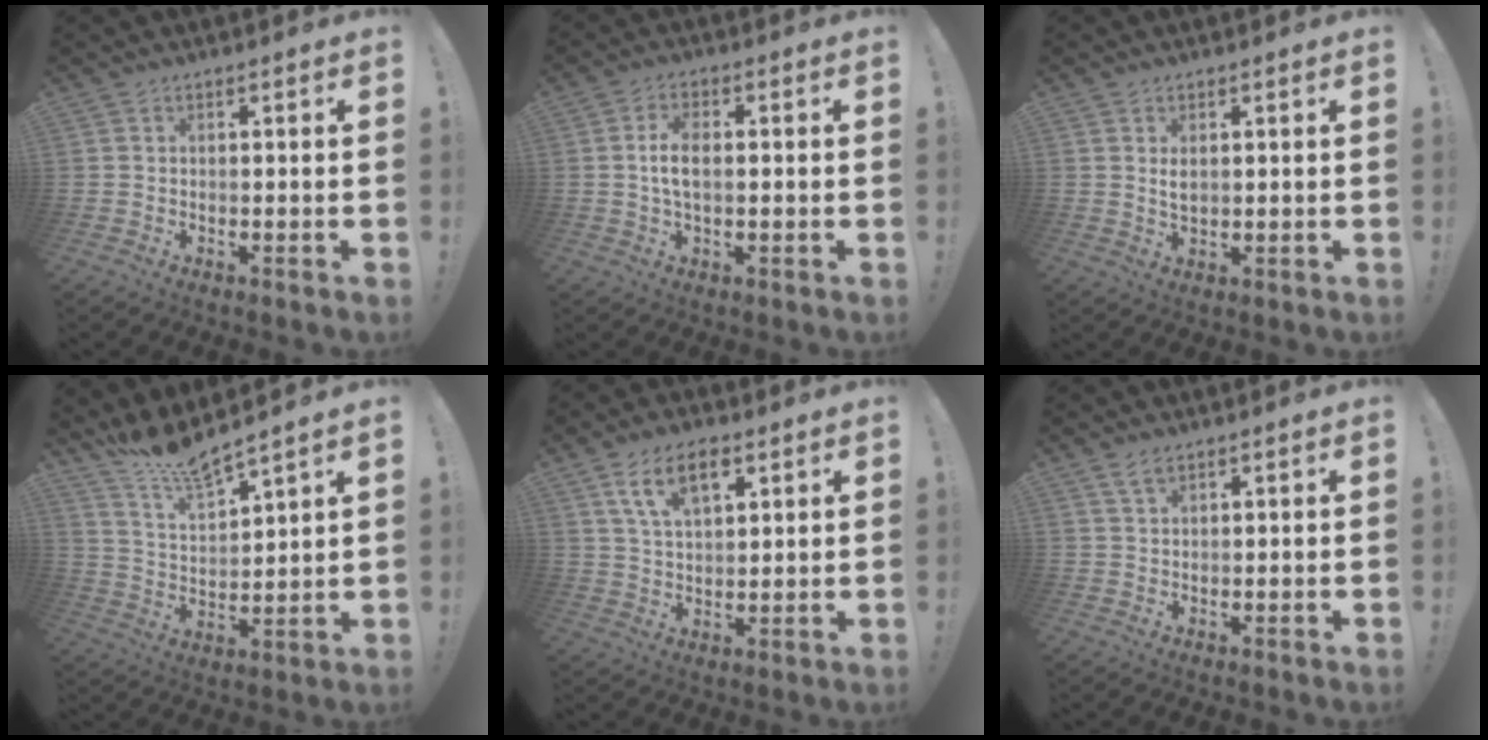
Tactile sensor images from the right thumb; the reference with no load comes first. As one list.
[{"total": 6.2, "force": [0.1, 3.1, 5.4], "torque": [-0.099, 0.003, -0.002]}, {"total": 2.6, "force": [1.0, 1.4, 2.0], "torque": [-0.029, -0.005, 0.015]}, {"total": 10.0, "force": [9.5, 0.4, 3.2], "torque": [-0.080, -0.073, 0.167]}, {"total": 10.5, "force": [5.4, 5.2, 7.3], "torque": [-0.126, -0.003, 0.099]}, {"total": 2.7, "force": [2.0, 1.2, 1.5], "torque": [-0.020, -0.009, 0.034]}]